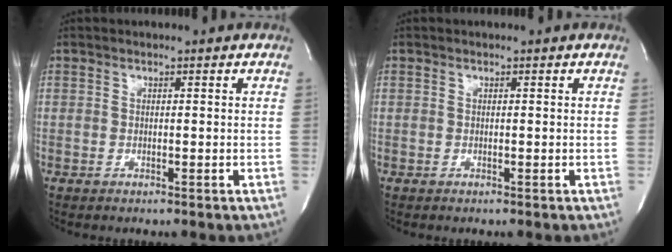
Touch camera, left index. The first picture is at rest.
{"total": 0.0}